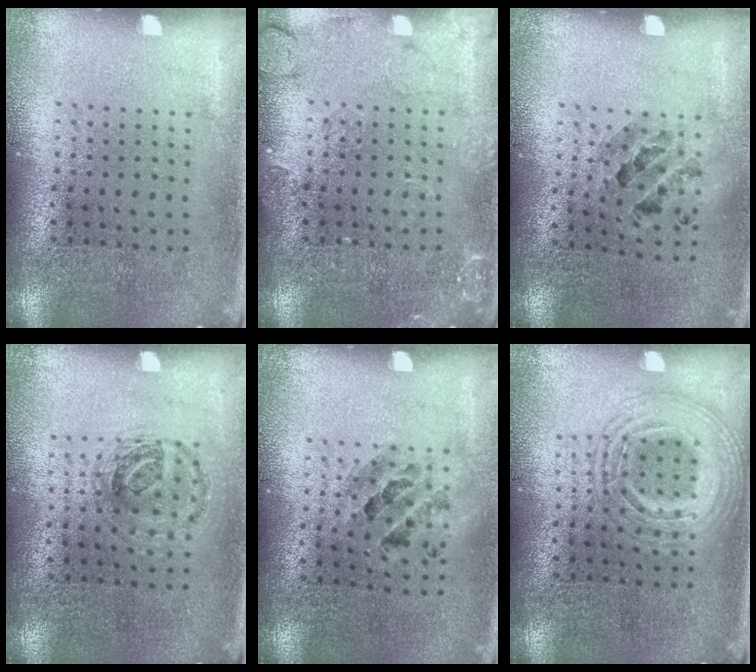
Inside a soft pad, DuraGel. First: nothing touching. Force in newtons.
{"total": 2.4, "press": 2.4, "slide": 0.4}
{"total": 0.9, "press": 0.9, "slide": 0.1}
{"total": 0.9, "press": 0.9, "slide": 0.2}
{"total": 0.9, "press": 0.9, "slide": 0.3}
{"total": 2.6, "press": 2.6, "slide": 0.2}